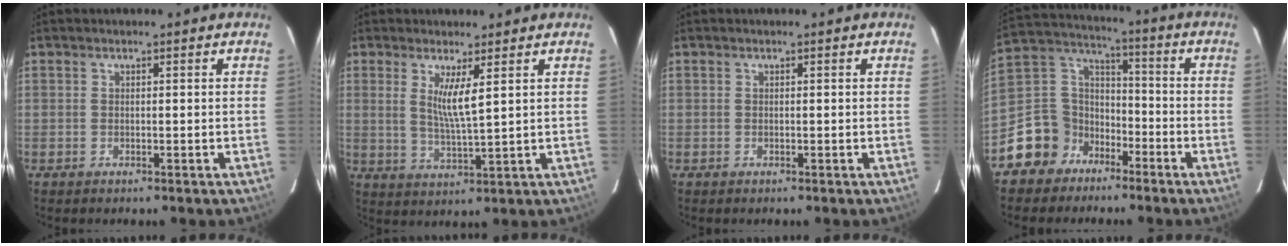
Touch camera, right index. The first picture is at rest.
{"total": 5.6, "force": [2.3, 0.2, 5.2], "torque": [-0.099, -0.015, 0.042]}
{"total": 0.0}
{"total": 11.6, "force": [-7.4, 8.9, 1.5], "torque": [-0.052, 0.060, -0.133]}